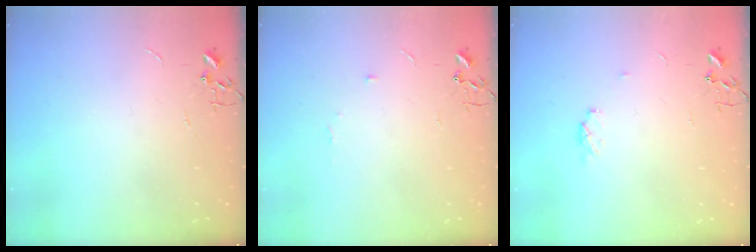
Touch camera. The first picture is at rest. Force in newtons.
{"total": 5.3, "press": 5.2, "slide": 0.7}
{"total": 4.5, "press": 4.5, "slide": 0.9}